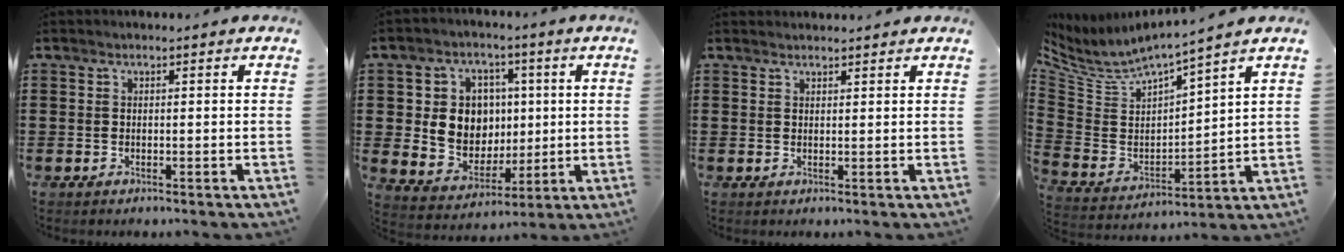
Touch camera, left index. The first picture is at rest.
{"total": 8.3, "force": [1.6, 7.6, 3.0], "torque": [-0.076, 0.012, 0.035]}
{"total": 1.0, "force": [1.0, 0.0, 0.1], "torque": [-0.004, -0.002, 0.021]}
{"total": 4.8, "force": [4.2, 1.3, 2.0], "torque": [-0.063, -0.035, 0.068]}